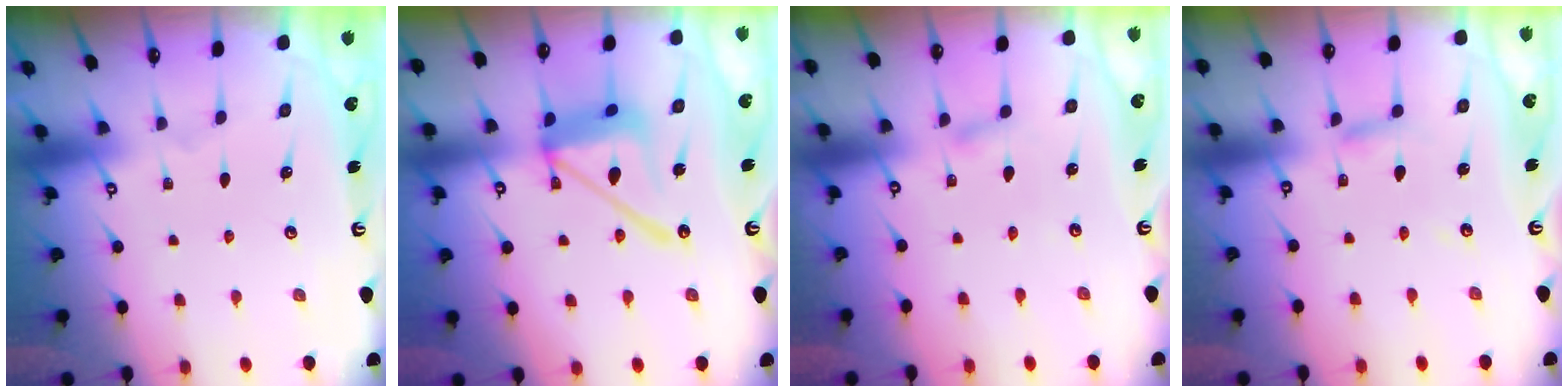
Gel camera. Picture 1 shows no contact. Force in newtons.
{"total": 15.2, "press": 15.2, "slide": 1.4}
{"total": 2.8, "press": 2.8, "slide": 0.3}
{"total": 3.6, "press": 3.6, "slide": 0.3}